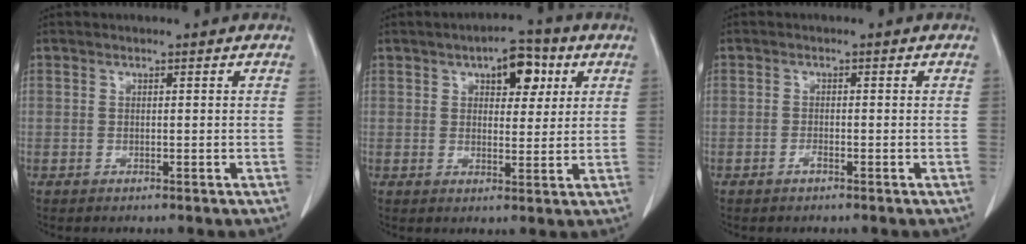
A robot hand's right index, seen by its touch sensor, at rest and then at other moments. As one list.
[{"total": 6.8, "force": [3.0, 3.2, 5.2], "torque": [-0.070, 0.015, 0.042]}, {"total": 0.9, "force": [-0.7, 0.2, 0.6], "torque": [-0.011, 0.001, -0.012]}]